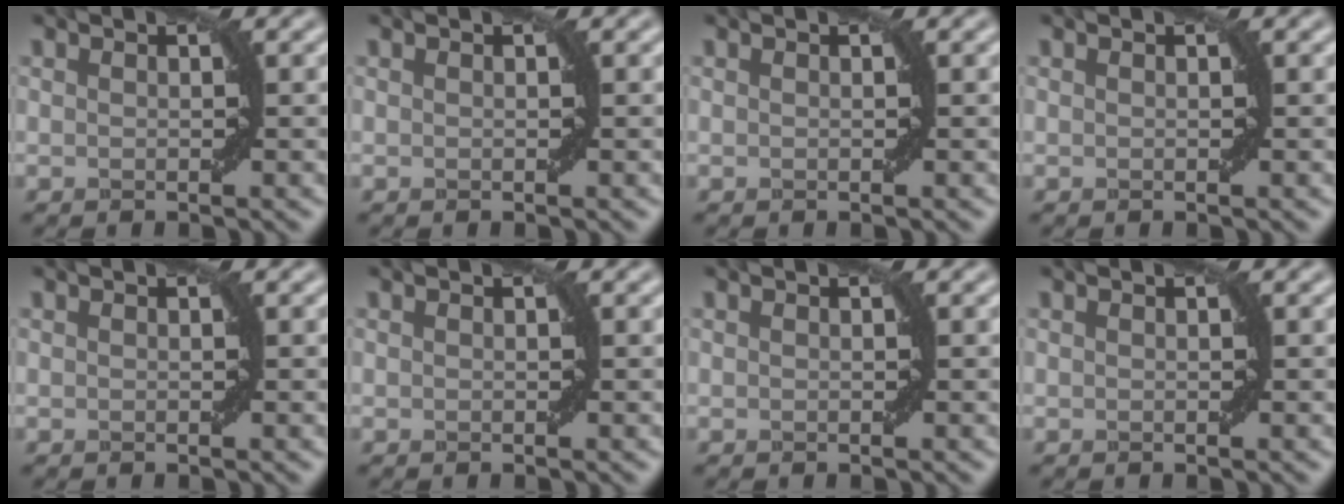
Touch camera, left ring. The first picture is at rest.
{"total": 0.0}
{"total": 0.0}
{"total": 0.0}
{"total": 0.0}
{"total": 0.0}
{"total": 0.0}
{"total": 0.0}